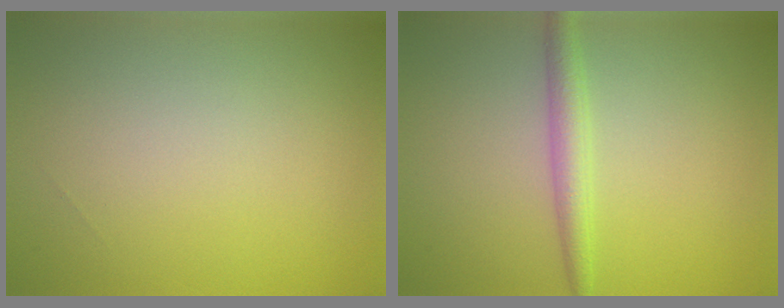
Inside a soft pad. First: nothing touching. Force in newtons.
{"total": 2.4, "press": 2.4, "slide": 0.0}